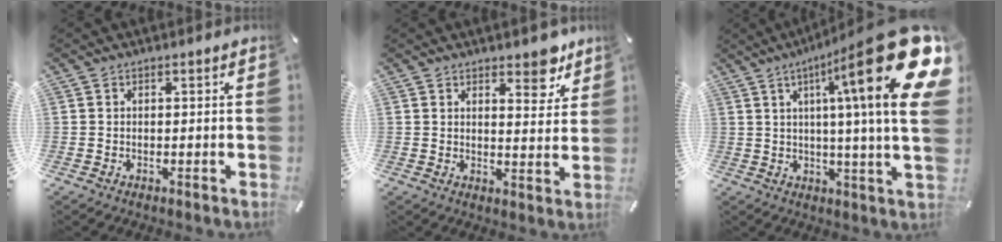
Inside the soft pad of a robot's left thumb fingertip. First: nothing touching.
{"total": 6.8, "force": [4.9, 3.3, 3.4], "torque": [-0.017, -0.040, 0.075]}
{"total": 30.2, "force": [10.3, 4.8, 28.0], "torque": [-0.411, -0.085, 0.163]}